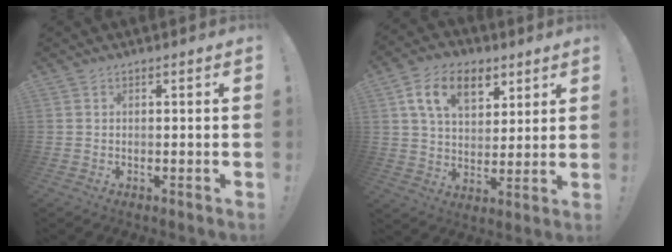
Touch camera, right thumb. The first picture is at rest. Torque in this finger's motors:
{"motor_torque": [-0.31, 0.94, 0.25, 0.01, 0.34]}